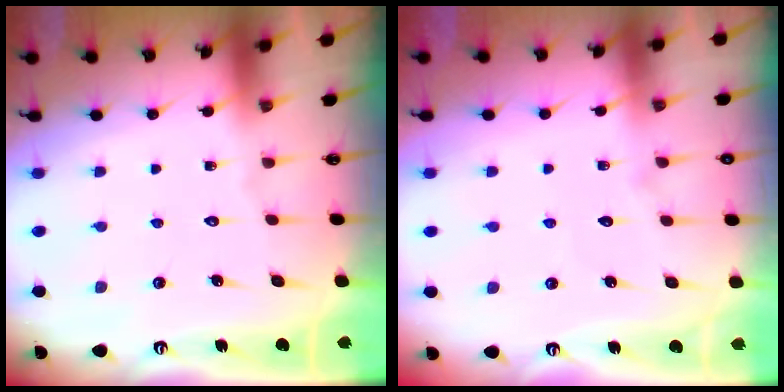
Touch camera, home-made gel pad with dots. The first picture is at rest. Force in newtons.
{"total": 5.4, "press": 5.4, "slide": 0.5}